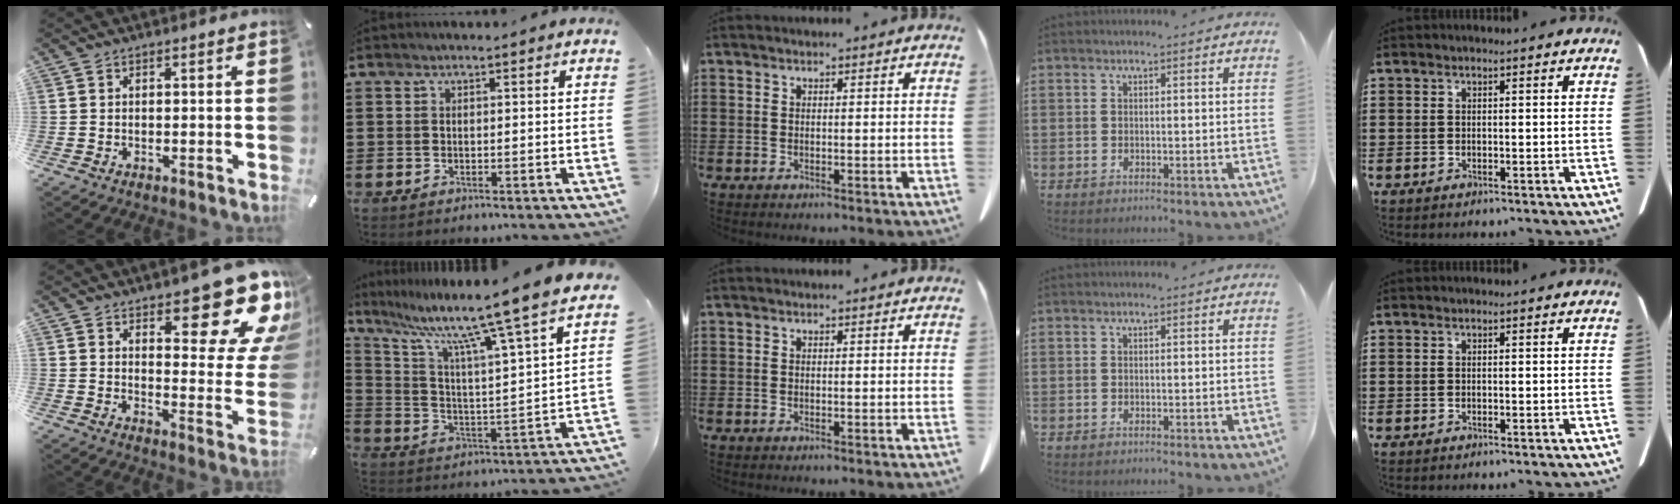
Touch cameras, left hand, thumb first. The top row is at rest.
{"thumb": {"total": 19.4, "force": [12.5, 8.0, 12.6], "torque": [-0.138, -0.107, 0.204]}, "index": {"total": 11.6, "force": [9.4, -0.9, 6.7], "torque": [-0.150, -0.076, 0.142]}}